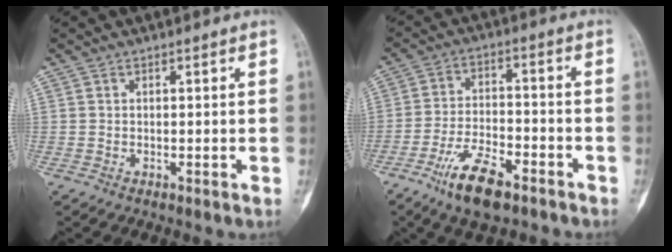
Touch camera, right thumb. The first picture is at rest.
{"total": 11.2, "force": [-7.2, 4.4, 7.4], "torque": [-0.129, 0.033, -0.131]}